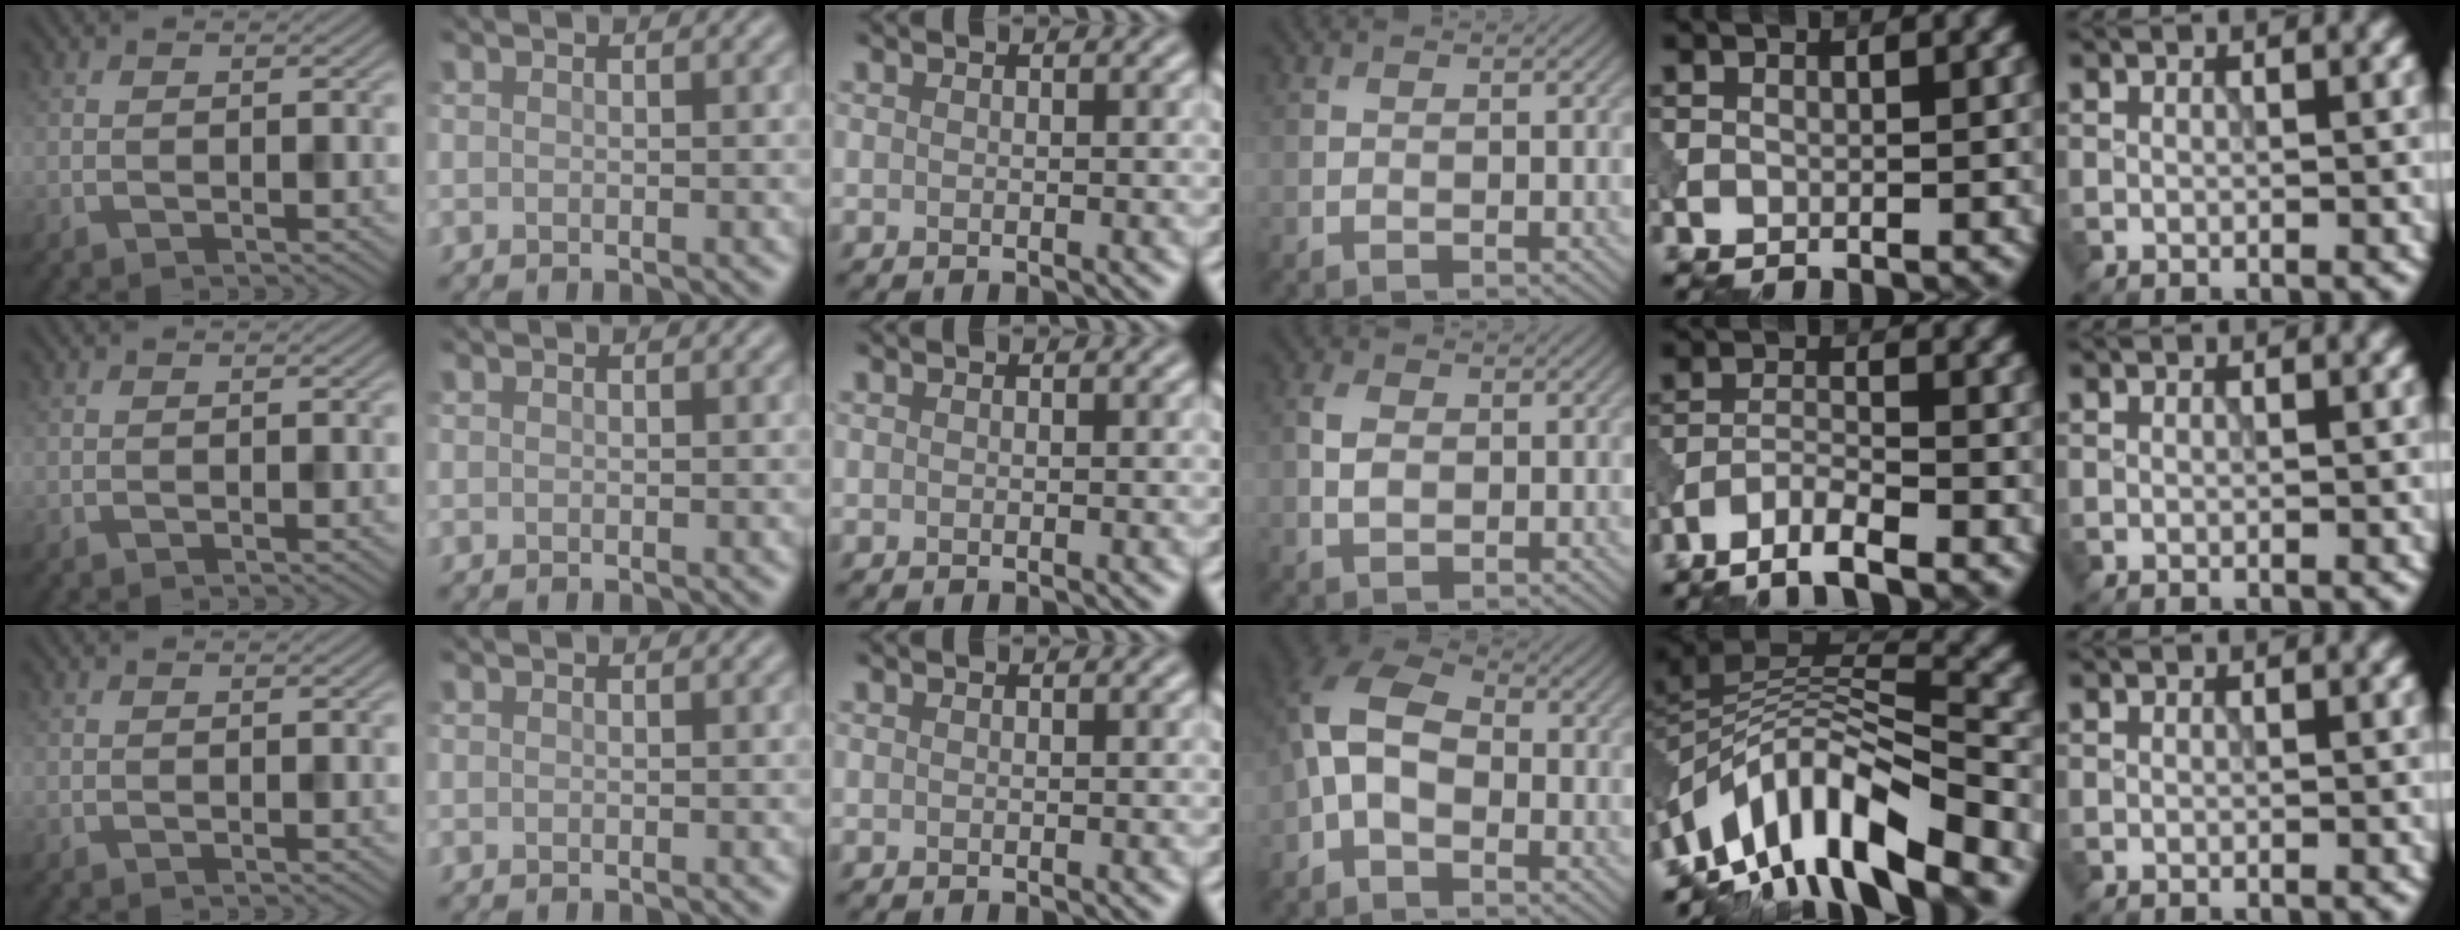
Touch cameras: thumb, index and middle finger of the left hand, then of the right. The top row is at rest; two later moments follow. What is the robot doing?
{"motion": "dispense", "object": "pipette"}